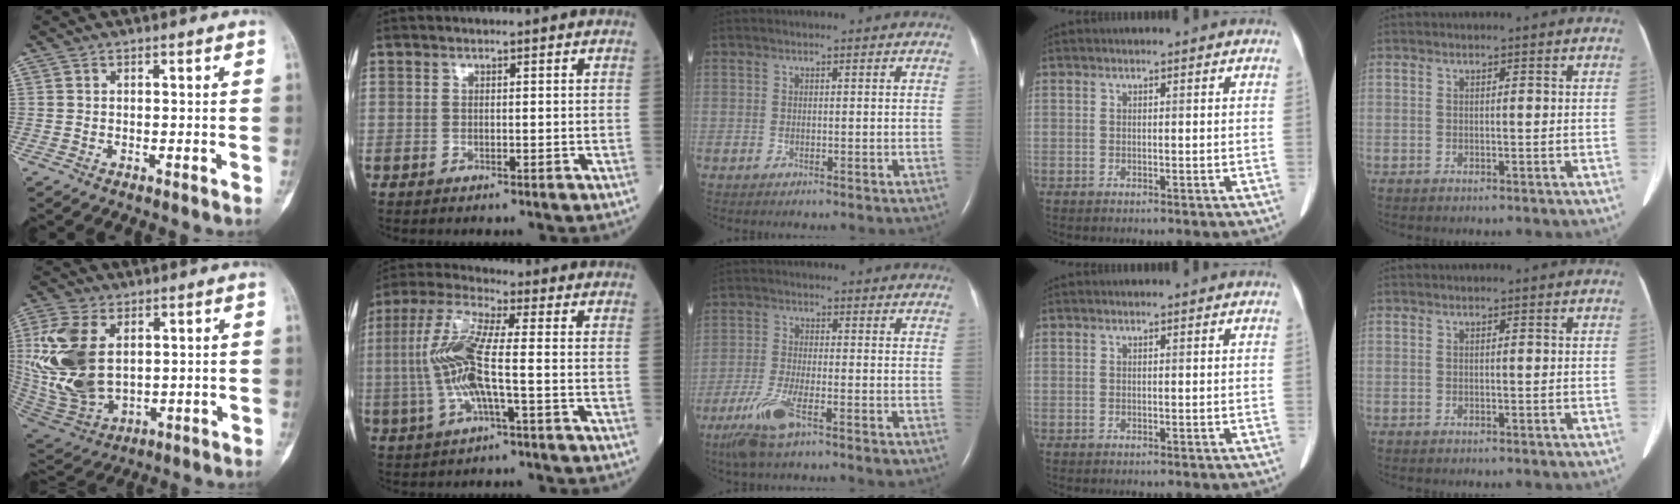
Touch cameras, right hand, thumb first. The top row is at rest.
{"thumb": {"total": 17.6, "force": [3.1, 10.8, 13.5], "torque": [-0.288, -0.018, 0.075]}, "index": {"total": 10.7, "force": [-1.0, 1.2, 10.6], "torque": [-0.234, 0.010, -0.027]}, "middle": {"total": 8.2, "force": [-5.0, 1.1, 6.4], "torque": [-0.137, -0.020, -0.092]}}